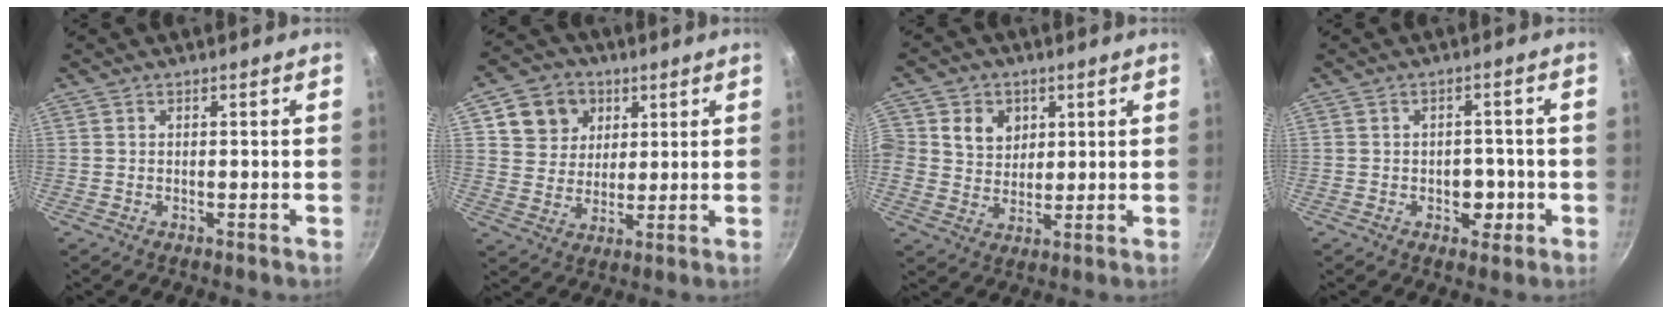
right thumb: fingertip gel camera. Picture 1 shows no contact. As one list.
[{"total": 9.9, "force": [4.0, 8.5, 3.3], "torque": [-0.022, -0.002, 0.065]}, {"total": 8.6, "force": [2.4, 7.6, 3.1], "torque": [-0.029, -0.008, 0.035]}, {"total": 4.7, "force": [-1.3, 3.5, 2.9], "torque": [-0.010, 0.008, -0.017]}]